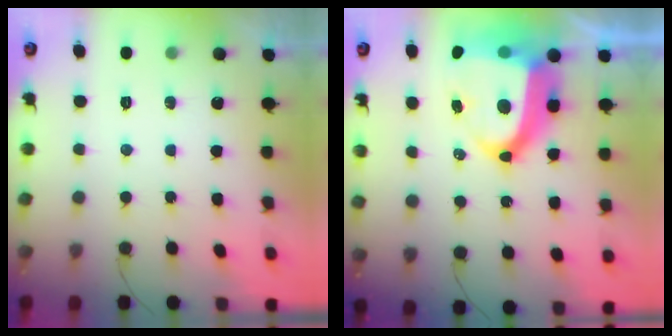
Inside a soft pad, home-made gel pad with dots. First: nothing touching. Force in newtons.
{"total": 22.5, "press": 22.3, "slide": 3.1}